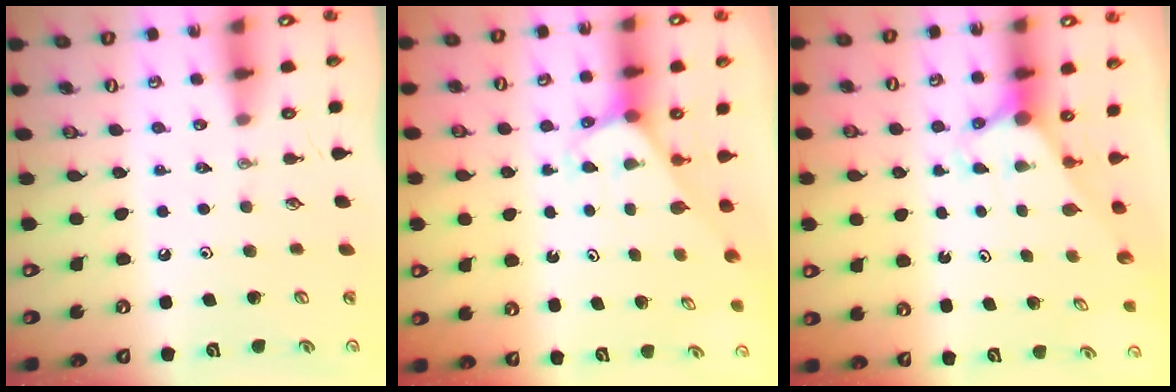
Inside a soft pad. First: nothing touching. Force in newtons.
{"total": 2.4, "press": 2.4, "slide": 0.2}
{"total": 2.7, "press": 2.7, "slide": 0.0}